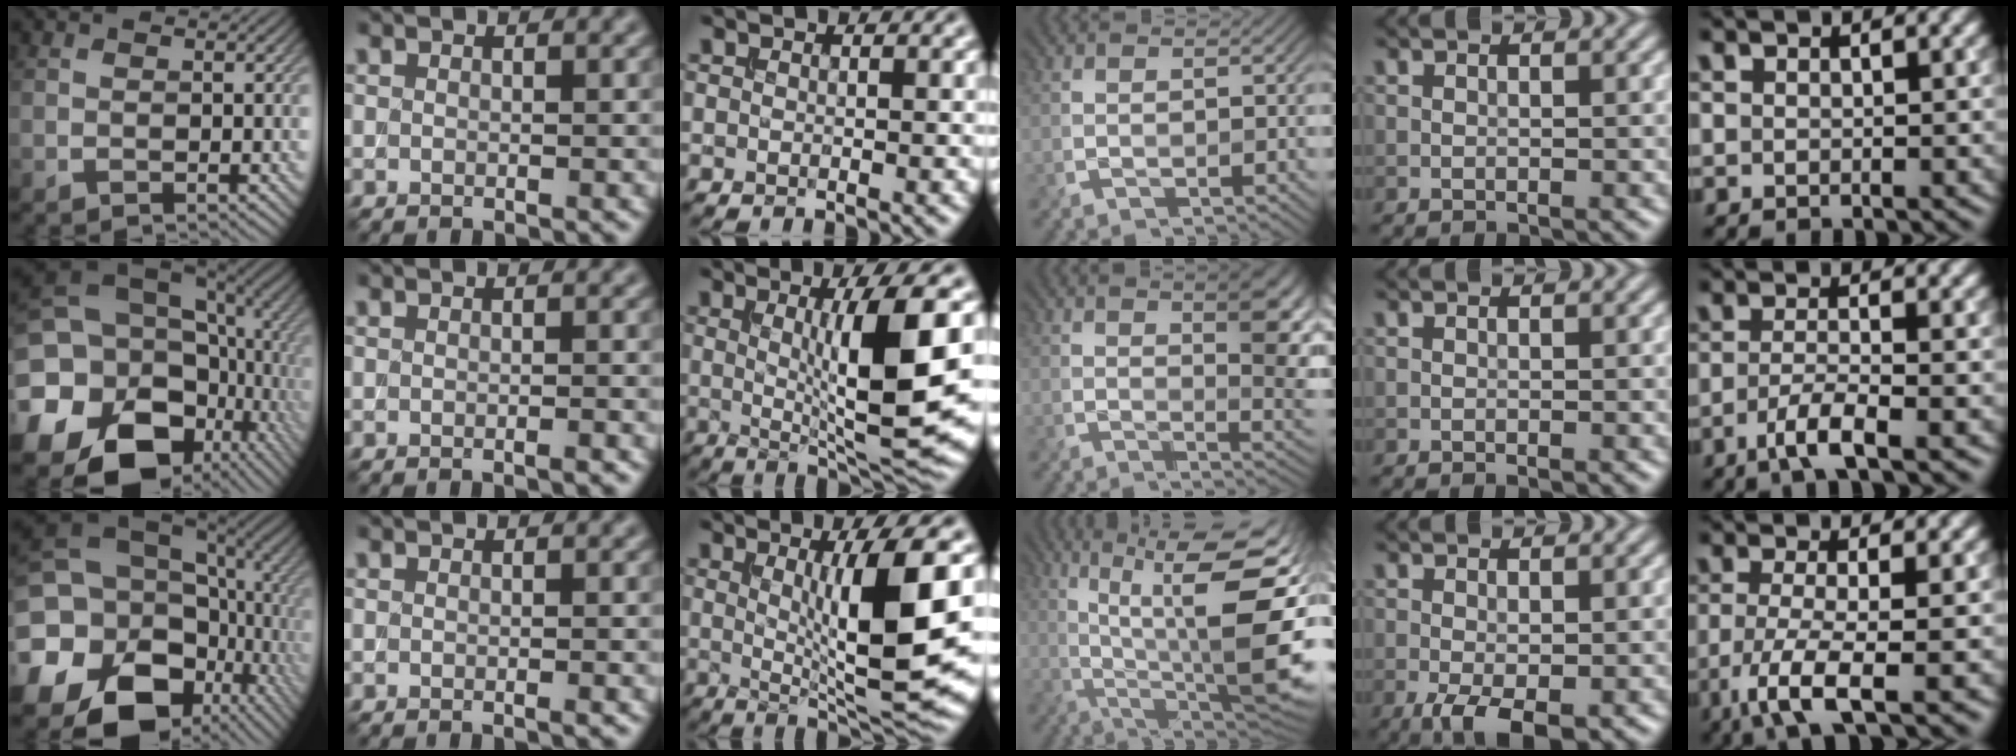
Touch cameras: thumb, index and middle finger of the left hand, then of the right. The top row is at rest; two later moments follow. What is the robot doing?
{"motion": "insert", "object": "backpack"}